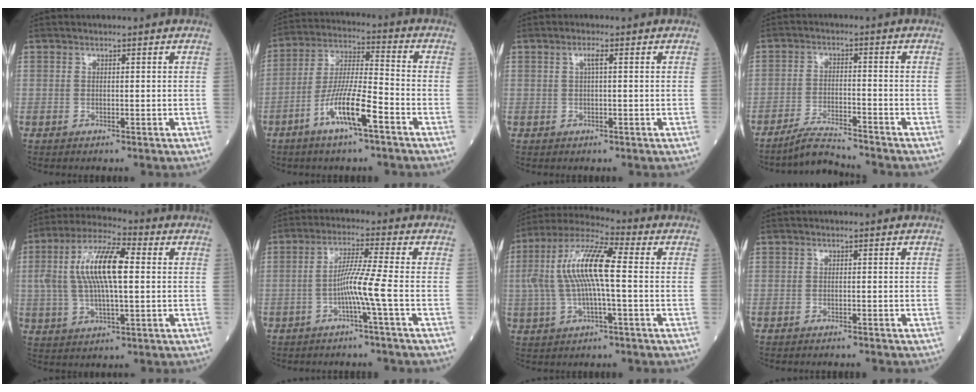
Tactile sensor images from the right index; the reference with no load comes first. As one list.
[{"total": 10.3, "force": [-5.1, 1.0, 8.9], "torque": [-0.177, -0.003, -0.096]}, {"total": 1.3, "force": [0.5, 0.0, 1.2], "torque": [-0.027, 0.003, 0.009]}, {"total": 5.1, "force": [-4.9, -0.7, 1.1], "torque": [-0.023, -0.016, -0.088]}, {"total": 12.4, "force": [1.7, 3.4, 11.8], "torque": [-0.243, 0.026, 0.031]}, {"total": 5.6, "force": [-1.8, -1.7, 5.1], "torque": [-0.099, 0.006, -0.034]}, {"total": 12.4, "force": [0.6, 2.2, 12.2], "torque": [-0.255, 0.024, 0.007]}, {"total": 1.4, "force": [-1.3, -0.2, 0.5], "torque": [-0.006, 0.000, -0.015]}]